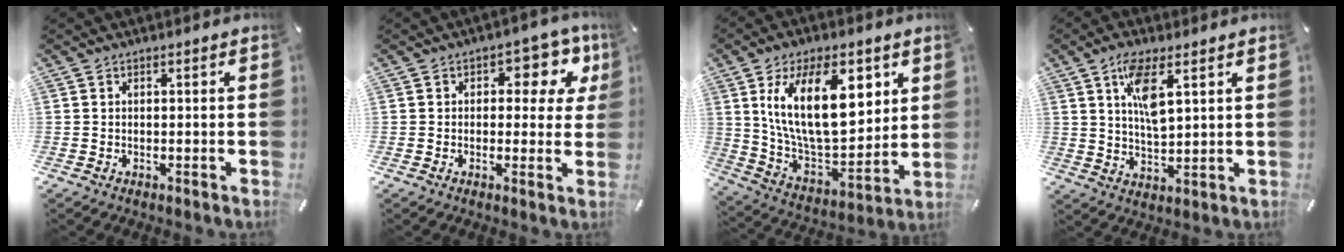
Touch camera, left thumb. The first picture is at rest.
{"total": 8.3, "force": [3.1, 5.2, 5.6], "torque": [-0.056, -0.014, 0.046]}
{"total": 22.5, "force": [9.1, 11.5, 17.1], "torque": [-0.323, -0.037, 0.148]}
{"total": 8.7, "force": [4.2, 3.2, 6.9], "torque": [-0.129, -0.009, 0.073]}